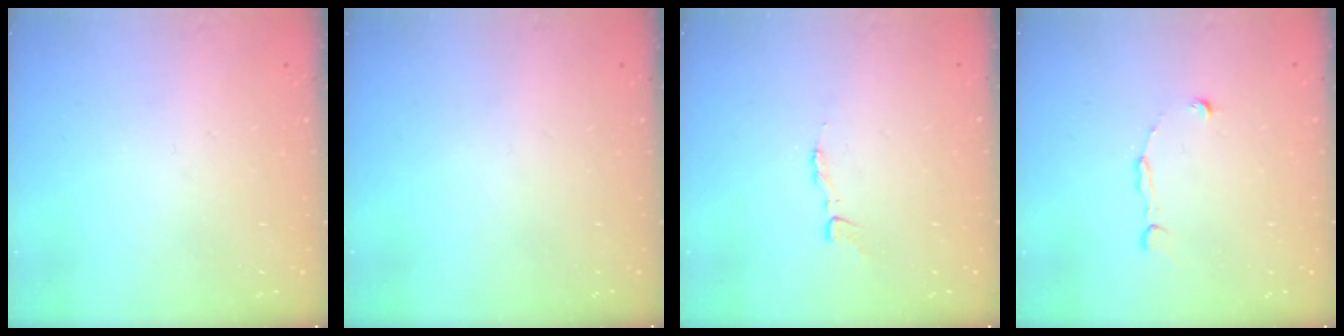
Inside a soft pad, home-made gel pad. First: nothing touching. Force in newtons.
{"total": 0.0}
{"total": 3.5, "press": 3.5, "slide": 0.3}
{"total": 1.9, "press": 1.9, "slide": 0.2}